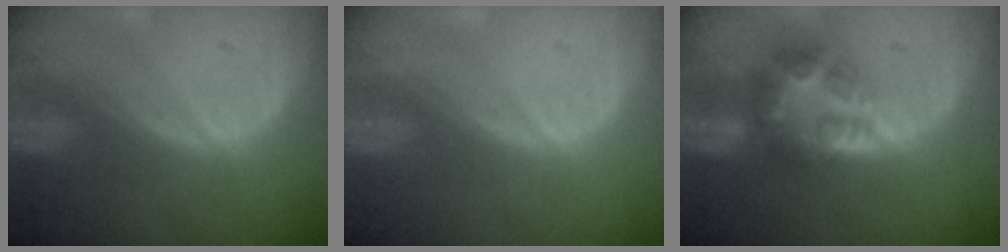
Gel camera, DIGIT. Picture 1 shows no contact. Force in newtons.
{"total": 0.0}
{"total": 7.6, "press": 6.6, "slide": 3.7}